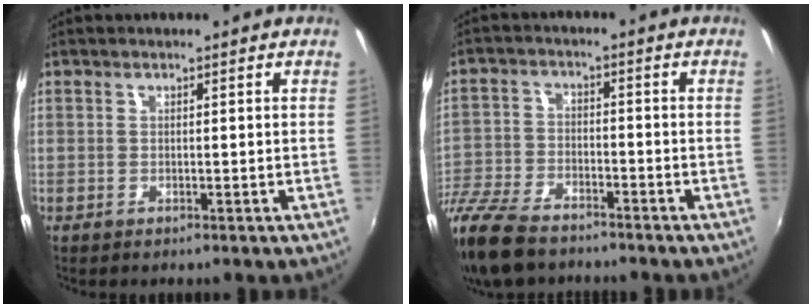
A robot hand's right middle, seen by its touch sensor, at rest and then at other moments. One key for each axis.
{"total": 15.4, "fx": -11.8, "fy": 6.3, "fz": 7.5, "tx": -0.195, "ty": -0.026, "tz": -0.232}